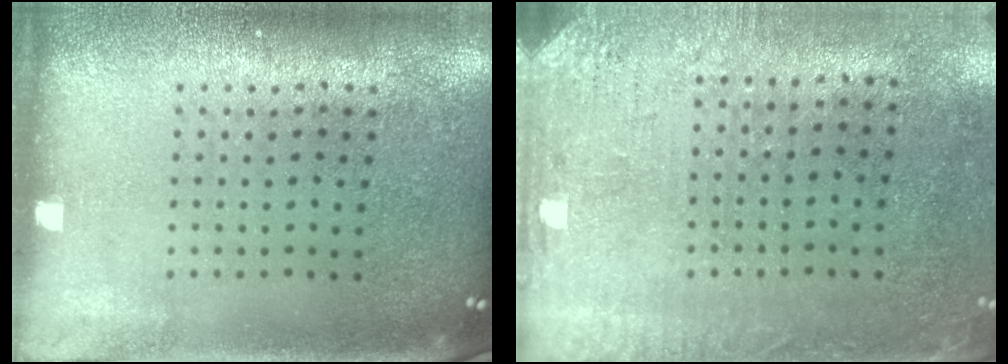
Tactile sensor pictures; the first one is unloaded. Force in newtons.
{"total": 3.2, "press": 2.6, "slide": 2.0}